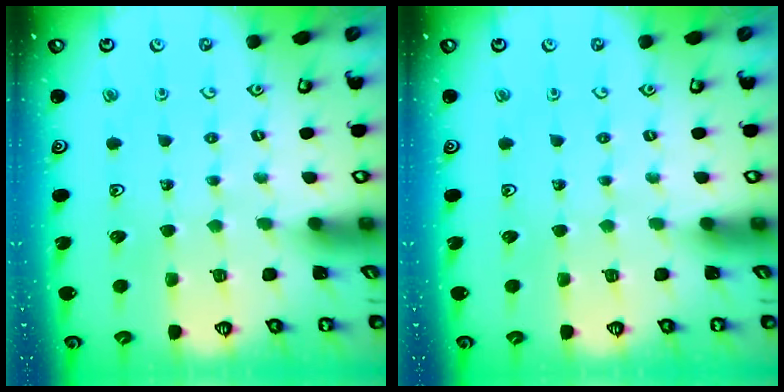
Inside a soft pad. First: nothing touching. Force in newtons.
{"total": 0.0}